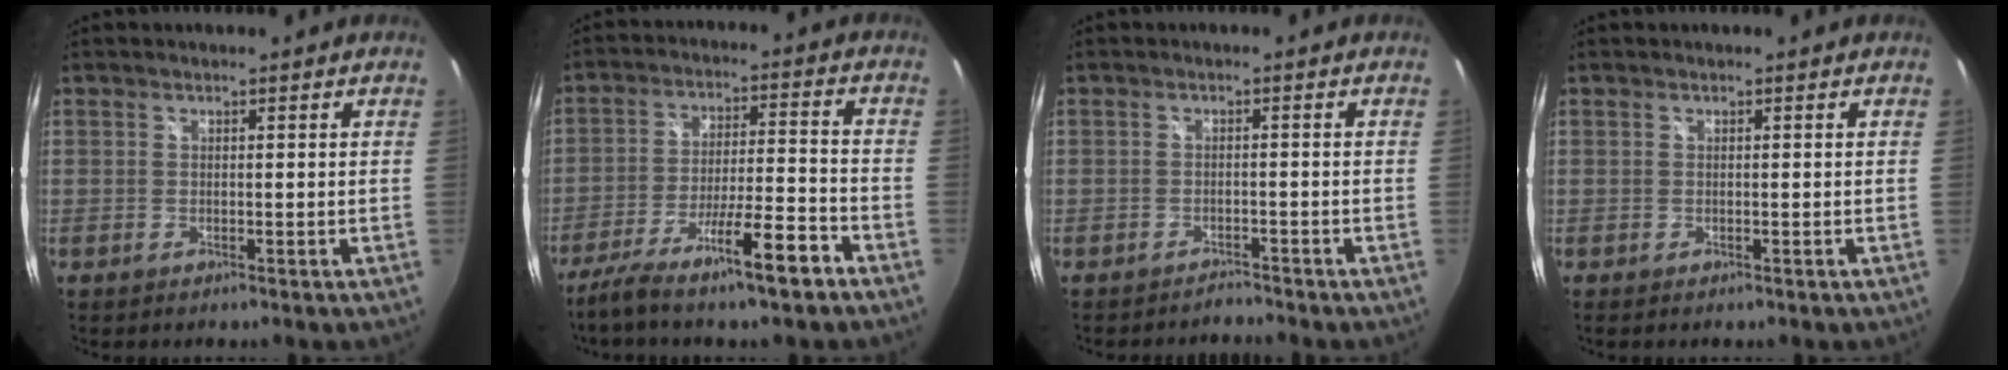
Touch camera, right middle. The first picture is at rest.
{"total": 13.2, "force": [-9.4, 1.0, 9.1], "torque": [-0.183, -0.011, -0.157]}
{"total": 1.9, "force": [-1.9, 0.1, -0.1], "torque": [-0.001, -0.002, -0.032]}
{"total": 0.0}